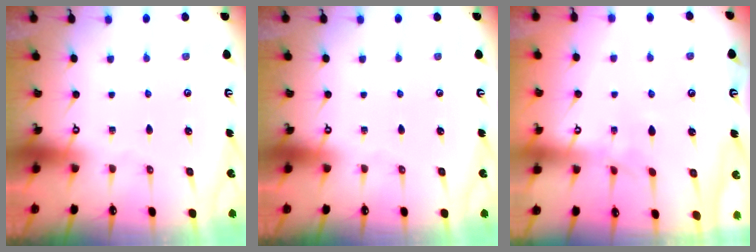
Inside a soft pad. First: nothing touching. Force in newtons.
{"total": 0.0}
{"total": 5.0, "press": 5.0, "slide": 0.2}